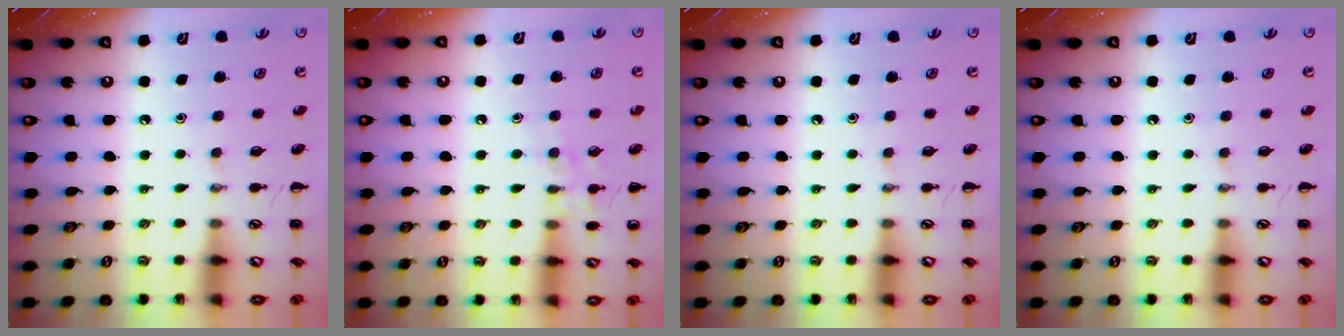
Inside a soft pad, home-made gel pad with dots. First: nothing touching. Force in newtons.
{"total": 7.3, "press": 7.1, "slide": 1.5}
{"total": 0.0}
{"total": 0.0}